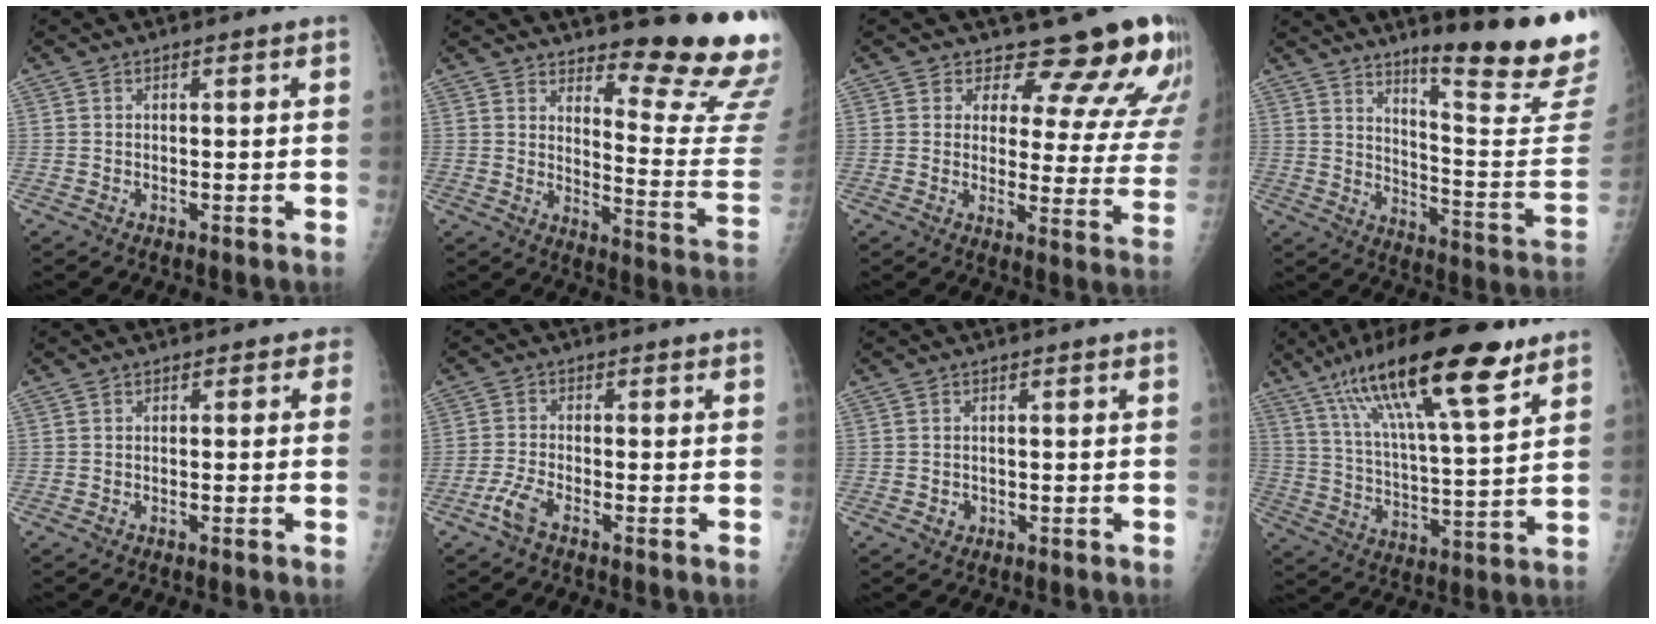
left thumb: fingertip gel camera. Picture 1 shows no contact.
{"total": 17.7, "force": [14.8, 2.9, 9.3], "torque": [-0.087, -0.164, 0.187]}
{"total": 15.1, "force": [13.7, 5.0, 4.0], "torque": [0.001, -0.122, 0.142]}
{"total": 22.1, "force": [16.6, 1.7, 14.6], "torque": [-0.178, -0.141, 0.233]}
{"total": 1.2, "force": [-0.1, 1.0, 0.6], "torque": [0.013, 0.006, -0.013]}
{"total": 3.6, "force": [-2.4, 1.0, 2.5], "torque": [-0.063, 0.007, -0.054]}
{"total": 1.4, "force": [-0.4, 1.3, 0.3], "torque": [0.000, 0.004, -0.002]}
{"total": 22.5, "force": [13.6, 5.2, 17.2], "torque": [-0.285, -0.031, 0.234]}